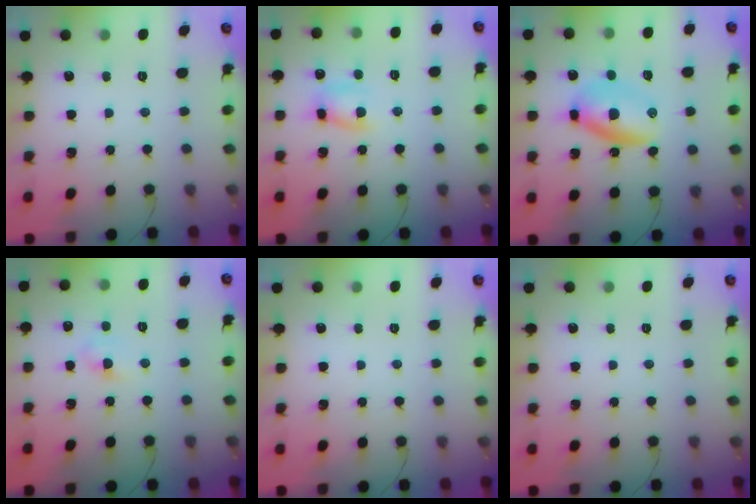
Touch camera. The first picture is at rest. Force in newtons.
{"total": 7.1, "press": 7.1, "slide": 0.7}
{"total": 7.0, "press": 6.8, "slide": 1.6}
{"total": 3.7, "press": 3.5, "slide": 1.3}
{"total": 0.0}
{"total": 0.0}